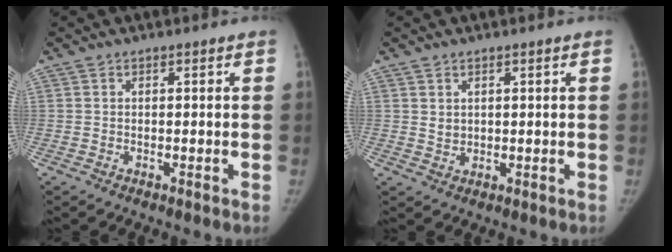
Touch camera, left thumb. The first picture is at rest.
{"total": 1.7, "force": [0.8, 1.3, 0.7], "torque": [-0.005, -0.009, 0.019]}